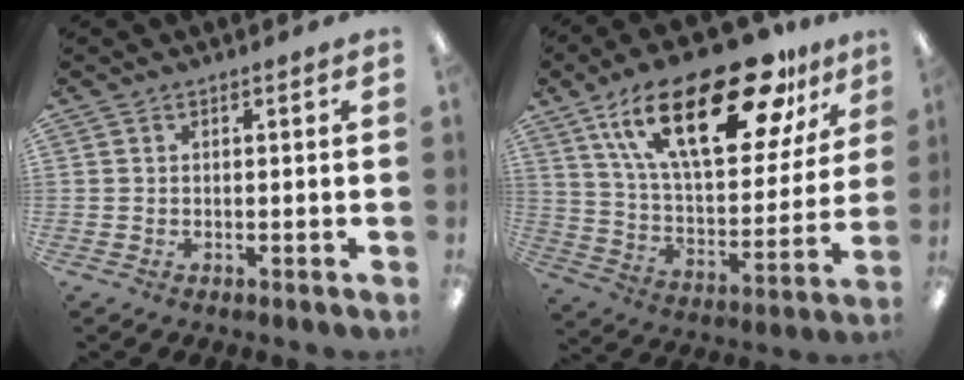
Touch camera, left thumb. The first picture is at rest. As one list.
[{"total": 28.8, "force": [16.5, 11.6, 20.5], "torque": [-0.349, -0.077, 0.278]}]